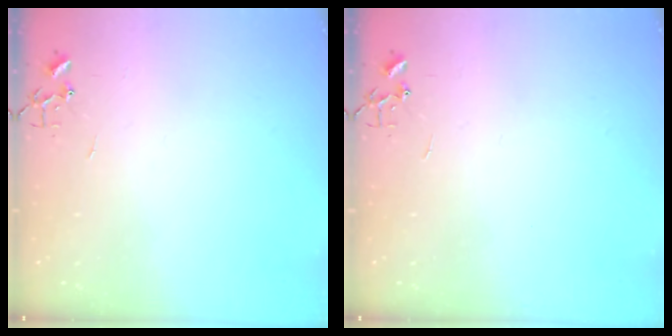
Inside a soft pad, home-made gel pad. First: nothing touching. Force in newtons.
{"total": 0.0}